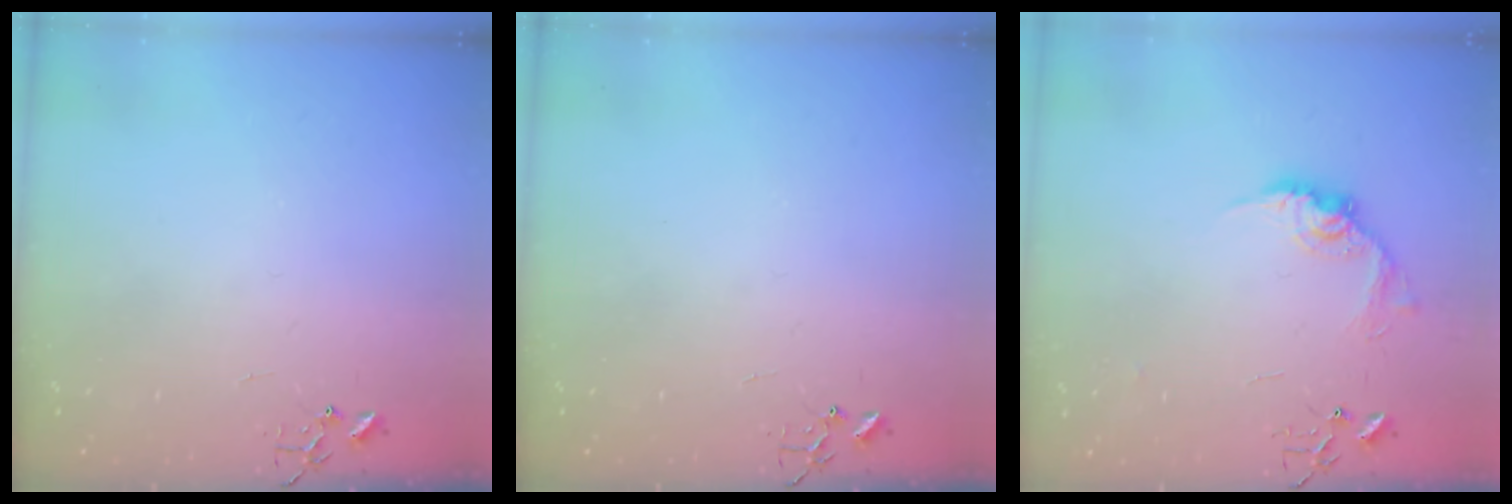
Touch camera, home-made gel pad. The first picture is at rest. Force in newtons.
{"total": 0.0}
{"total": 11.2, "press": 11.2, "slide": 0.6}